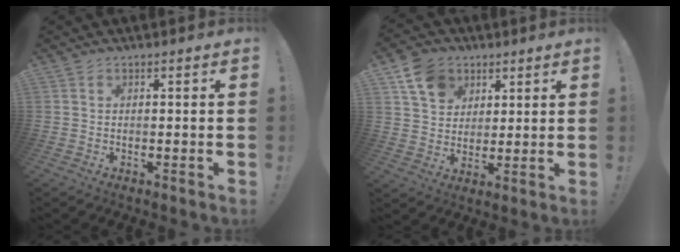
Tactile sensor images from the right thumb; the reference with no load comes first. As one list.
[{"total": 10.9, "force": [5.6, 8.4, 4.2], "torque": [-0.066, -0.024, 0.112]}]